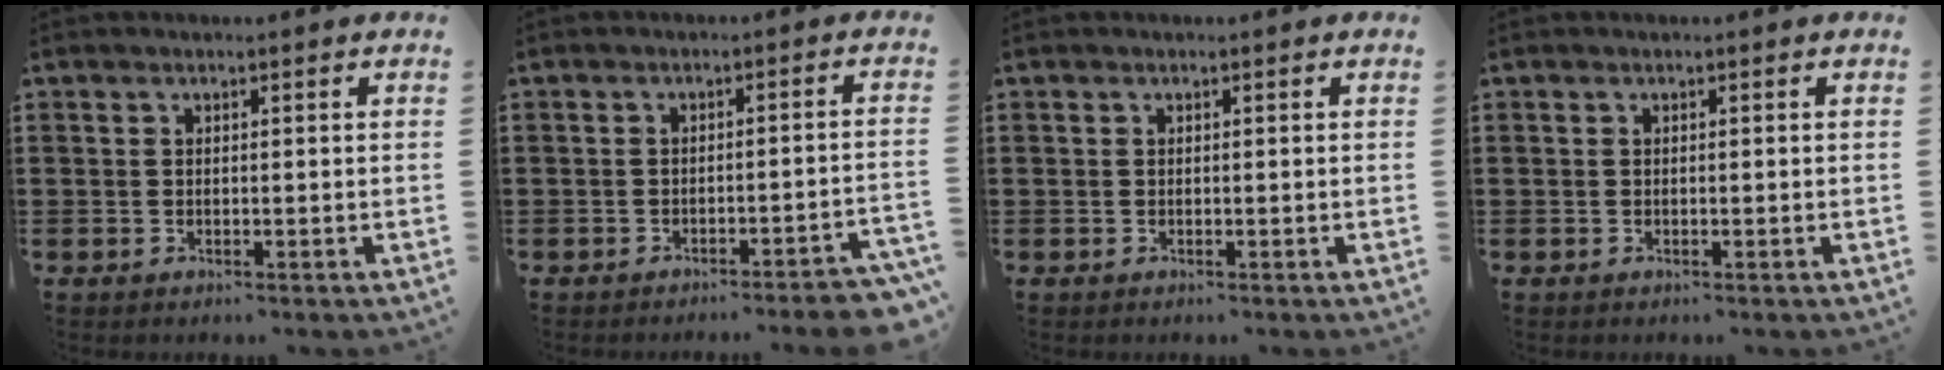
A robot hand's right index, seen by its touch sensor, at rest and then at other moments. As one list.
[{"total": 3.2, "force": [-2.8, -0.3, 1.5], "torque": [-0.026, -0.009, -0.056]}, {"total": 0.0}, {"total": 0.0}]